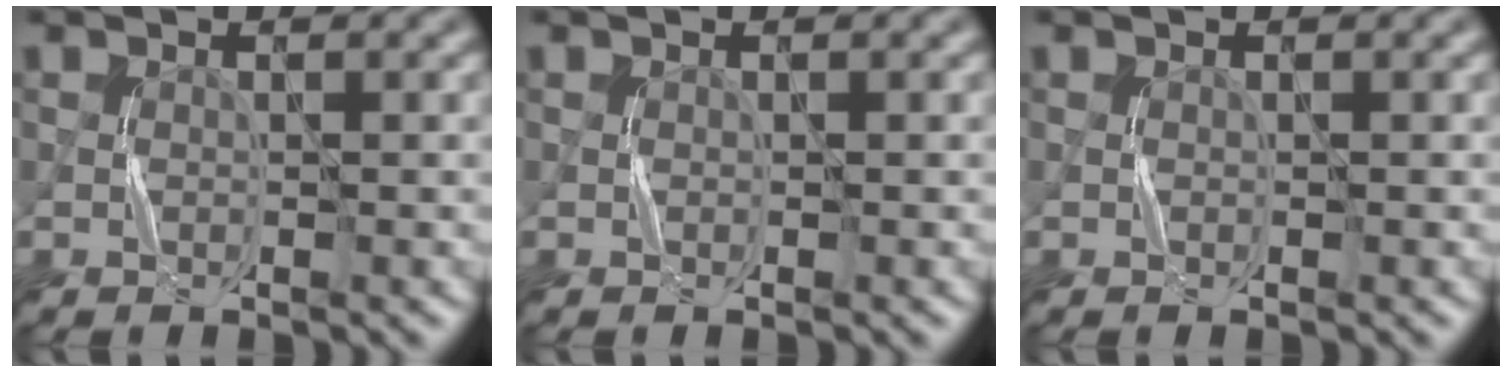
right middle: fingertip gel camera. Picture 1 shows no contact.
{"total": 0.0}
{"total": 0.0}